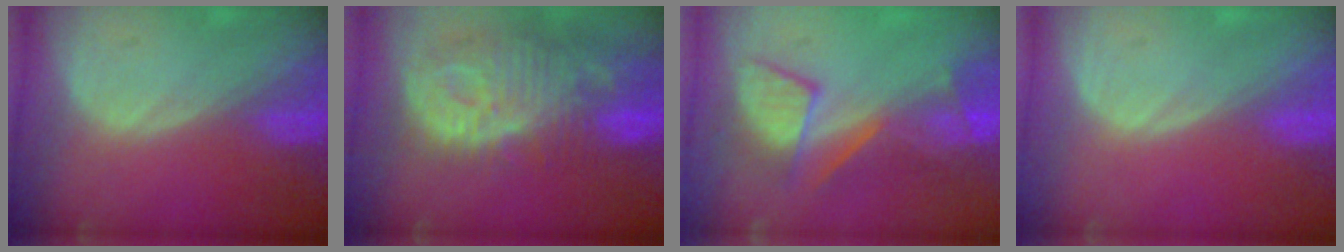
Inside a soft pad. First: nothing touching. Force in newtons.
{"total": 13.3, "press": 11.6, "slide": 6.5}
{"total": 8.3, "press": 8.3, "slide": 0.5}
{"total": 0.0}